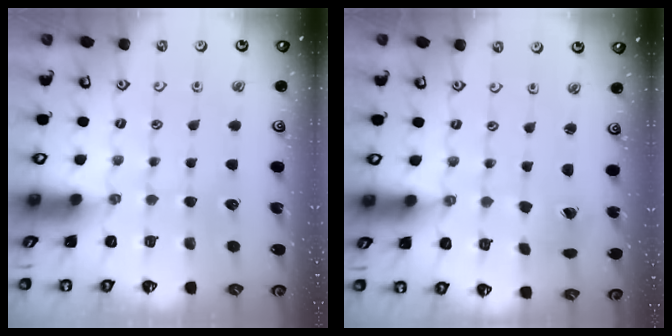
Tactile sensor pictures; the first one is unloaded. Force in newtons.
{"total": 1.2, "press": 1.2, "slide": 0.1}